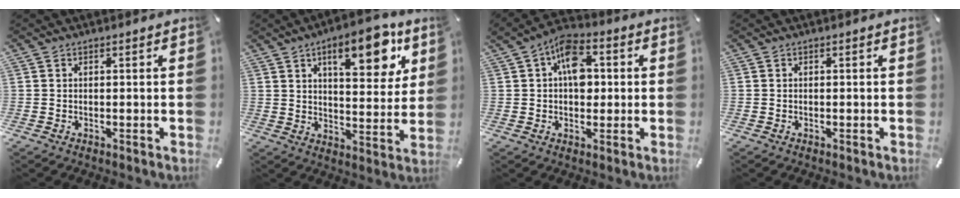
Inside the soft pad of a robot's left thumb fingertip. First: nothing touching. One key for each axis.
{"total": 14.8, "fx": 7.7, "fy": 6.1, "fz": 11.0, "tx": -0.144, "ty": -0.033, "tz": 0.122}
{"total": 9.7, "fx": 1.3, "fy": 6.5, "fz": 7.0, "tx": -0.092, "ty": 0.006, "tz": 0.024}
{"total": 0.0}